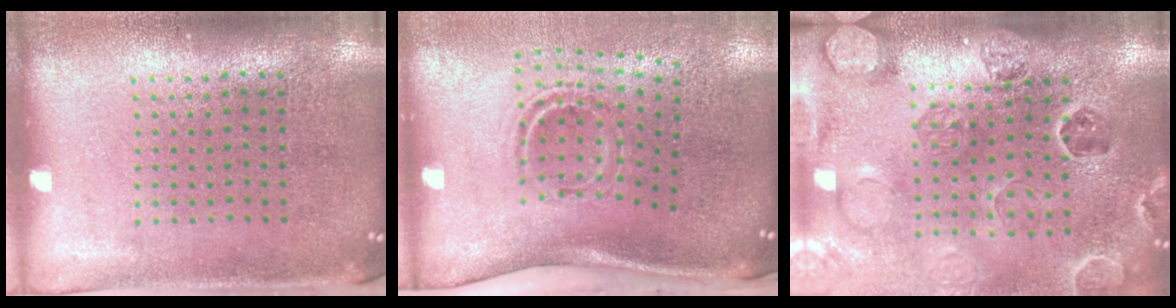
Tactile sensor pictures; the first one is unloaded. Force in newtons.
{"total": 2.2, "press": 1.2, "slide": 1.8}
{"total": 2.7, "press": 2.7, "slide": 0.3}